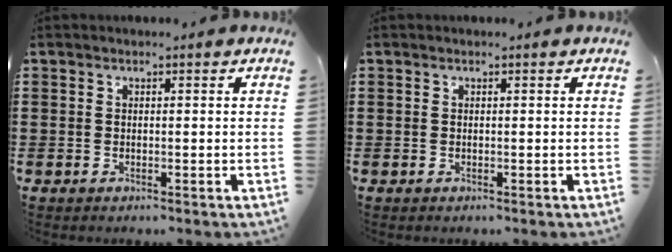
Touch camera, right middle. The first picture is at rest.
{"total": 0.0}